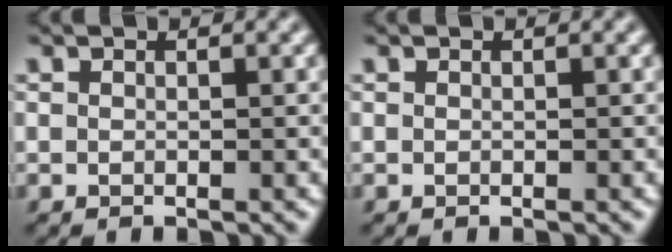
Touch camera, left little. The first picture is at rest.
{"total": 0.0}